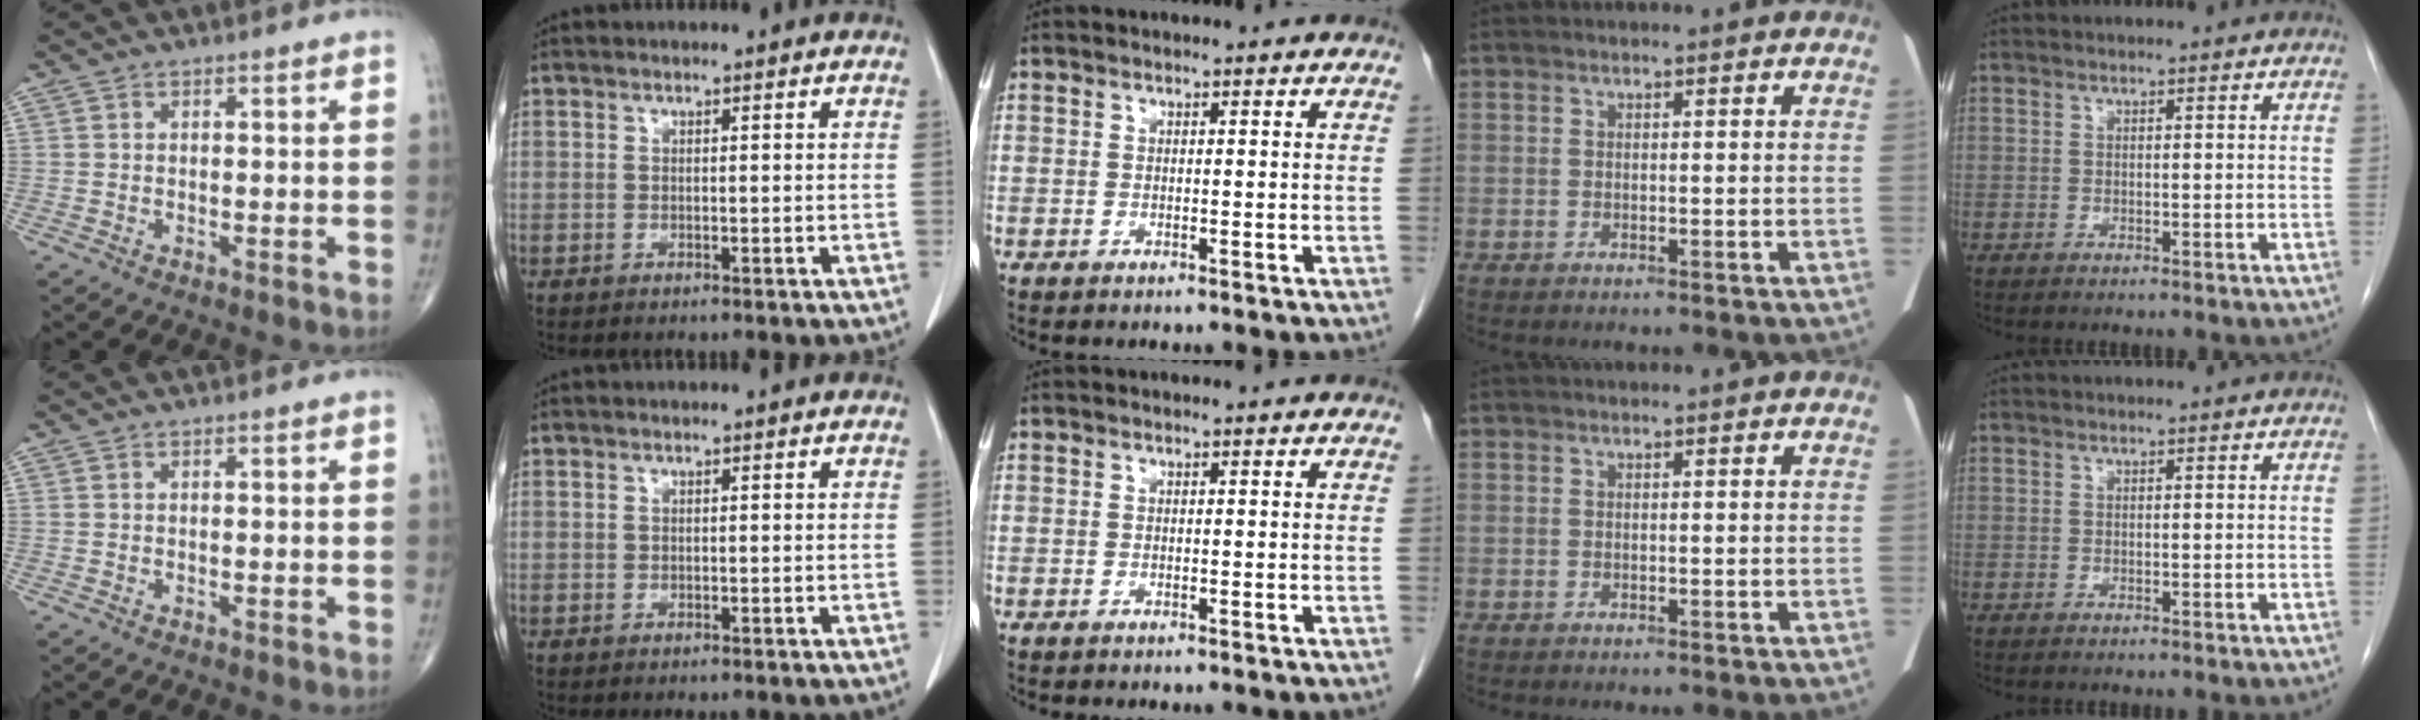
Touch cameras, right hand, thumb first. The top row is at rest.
{}